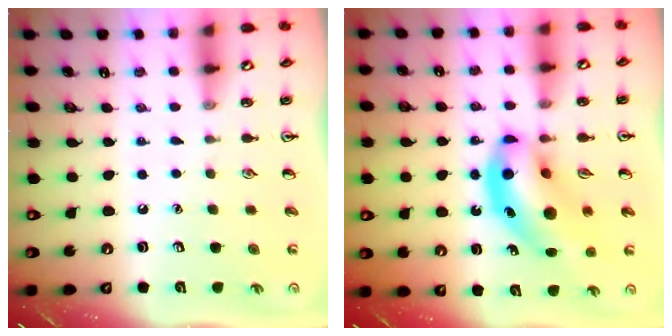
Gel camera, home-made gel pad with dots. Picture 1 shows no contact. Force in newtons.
{"total": 14.9, "press": 14.2, "slide": 4.5}